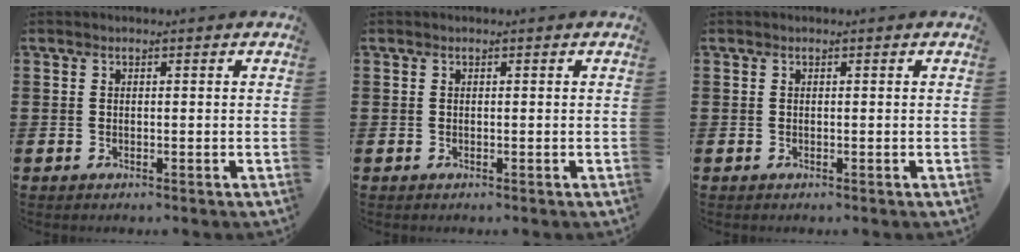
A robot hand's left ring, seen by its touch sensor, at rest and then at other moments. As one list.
[{"total": 0.0}, {"total": 0.0}]